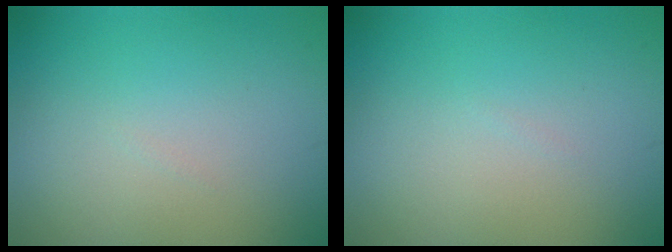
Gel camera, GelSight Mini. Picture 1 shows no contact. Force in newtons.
{"total": 0.0}